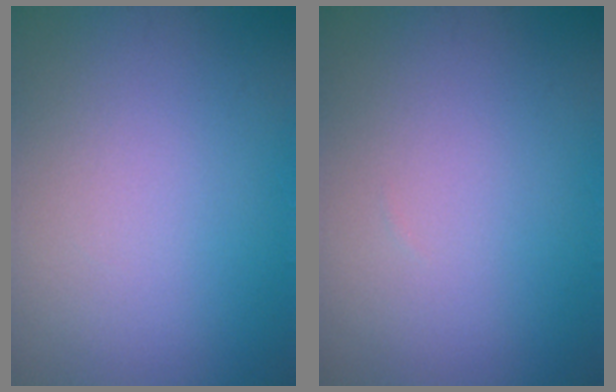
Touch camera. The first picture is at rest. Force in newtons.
{"total": 0.0}